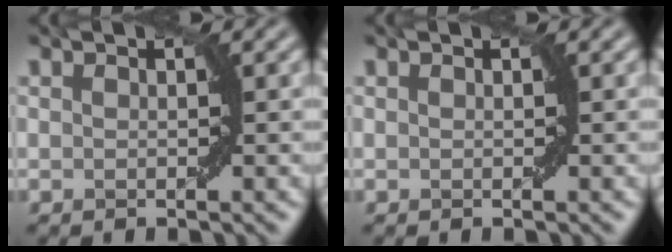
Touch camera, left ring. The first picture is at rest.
{"total": 0.0}